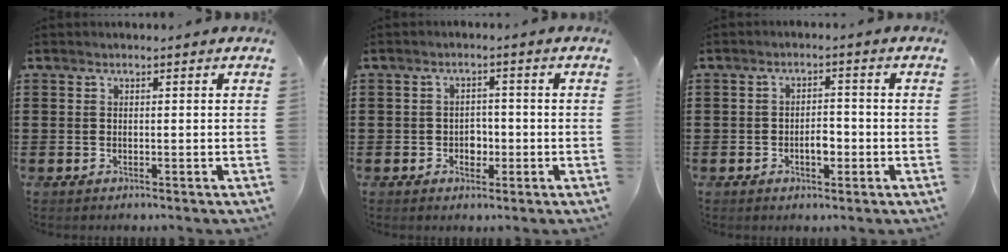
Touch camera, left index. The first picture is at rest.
{"total": 2.4, "force": [-0.7, 1.9, 1.3], "torque": [-0.030, 0.003, -0.017]}
{"total": 3.4, "force": [-0.9, 1.5, 2.9], "torque": [-0.046, 0.001, -0.018]}